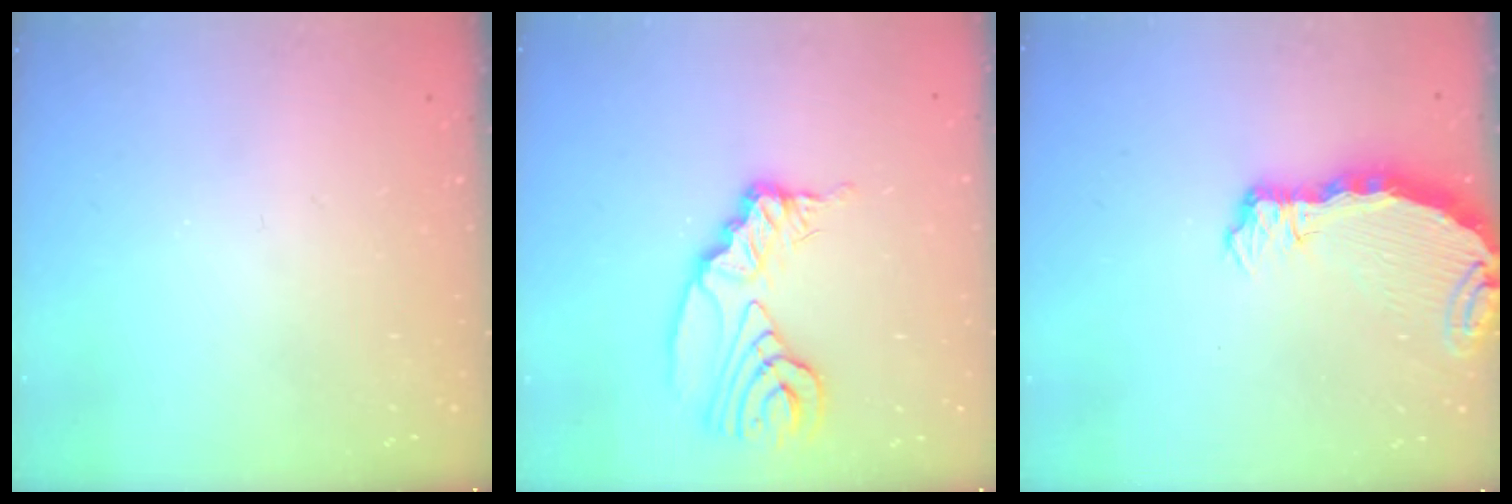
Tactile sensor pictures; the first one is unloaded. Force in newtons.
{"total": 12.5, "press": 12.4, "slide": 1.8}
{"total": 6.0, "press": 6.0, "slide": 0.7}